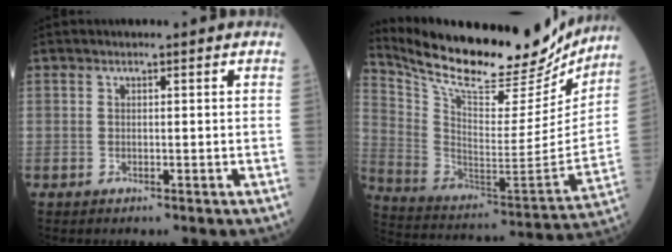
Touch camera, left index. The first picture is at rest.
{"total": 26.3, "force": [23.0, 6.2, 11.1], "torque": [-0.202, -0.037, 0.346]}